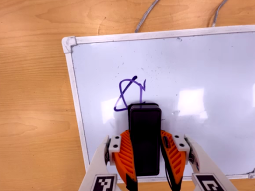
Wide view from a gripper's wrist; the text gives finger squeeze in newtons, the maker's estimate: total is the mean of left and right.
{"total": 6.0, "left": 5.1, "right": 6.9}